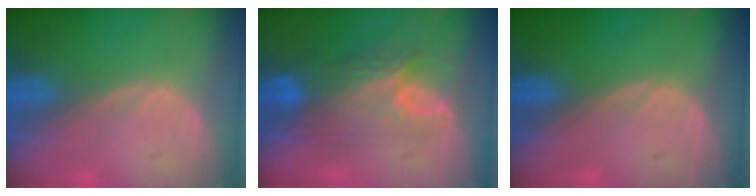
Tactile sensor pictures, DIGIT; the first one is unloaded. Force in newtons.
{"total": 7.6, "press": 7.4, "slide": 1.5}
{"total": 0.0}